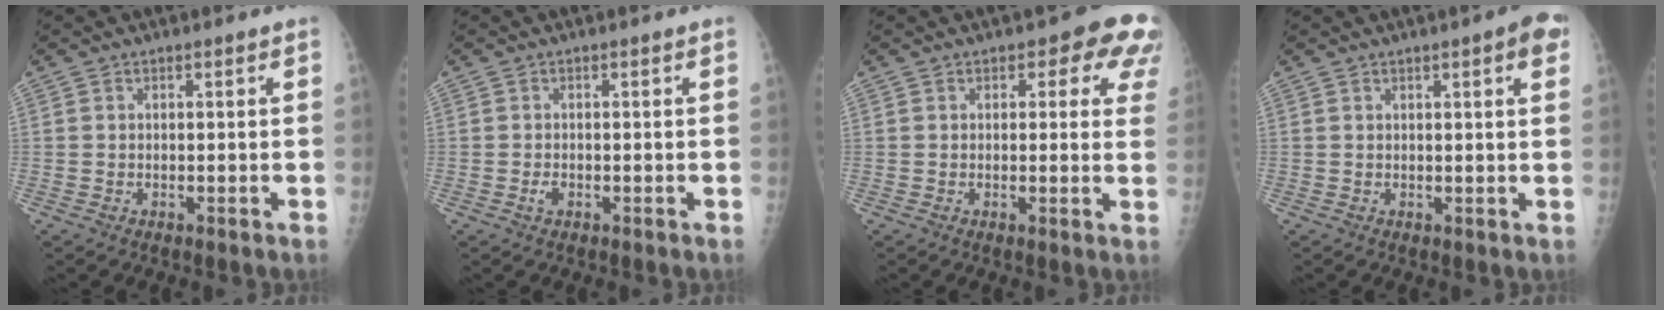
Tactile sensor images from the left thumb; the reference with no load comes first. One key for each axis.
{"total": 1.2, "fx": -0.3, "fy": 0.7, "fz": 0.9, "tx": -0.017, "ty": 0.003, "tz": -0.005}
{"total": 8.5, "fx": 4.3, "fy": 4.3, "fz": 6.0, "tx": -0.018, "ty": -0.010, "tz": 0.039}
{"total": 5.2, "fx": 2.4, "fy": 0.9, "fz": 4.5, "tx": -0.048, "ty": -0.003, "tz": 0.025}